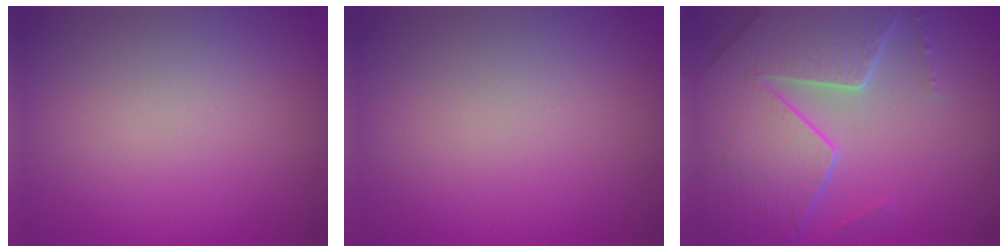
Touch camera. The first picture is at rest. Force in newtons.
{"total": 0.0}
{"total": 8.0, "press": 5.7, "slide": 5.6}